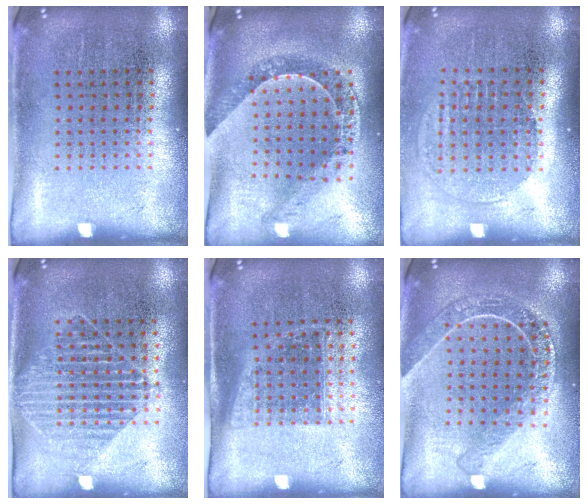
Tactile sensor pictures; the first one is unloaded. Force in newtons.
{"total": 1.2, "press": 1.2, "slide": 0.3}
{"total": 1.4, "press": 1.1, "slide": 0.7}
{"total": 1.5, "press": 1.3, "slide": 0.8}
{"total": 1.0, "press": 0.8, "slide": 0.6}
{"total": 1.8, "press": 1.6, "slide": 0.8}